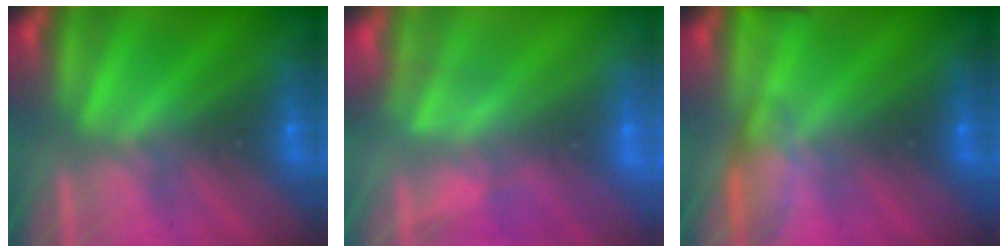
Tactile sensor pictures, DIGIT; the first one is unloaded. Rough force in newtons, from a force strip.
{"total": 2.8}
{"total": 4.8}